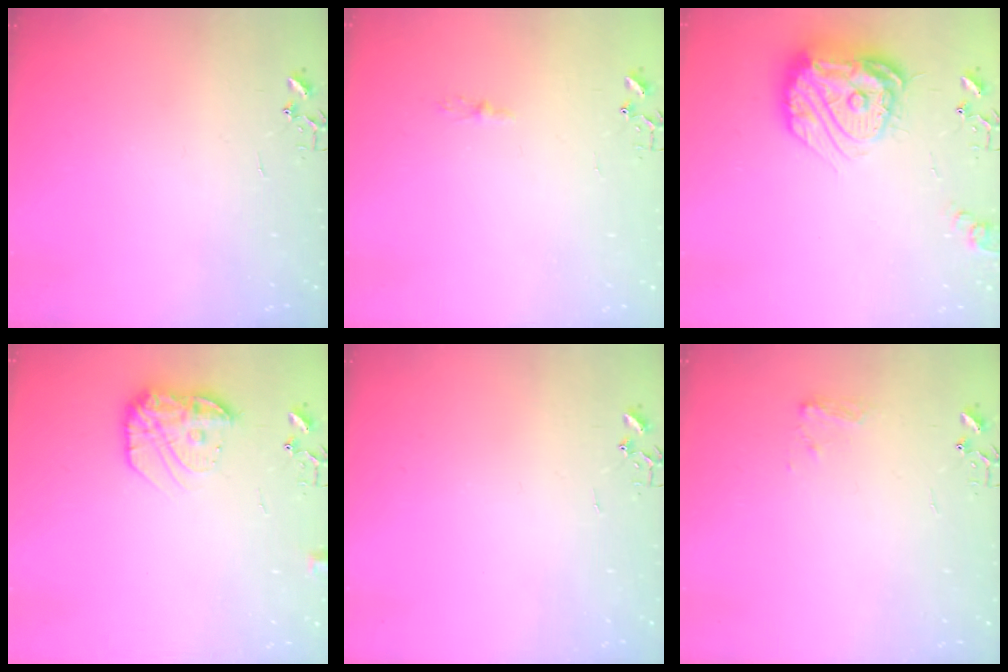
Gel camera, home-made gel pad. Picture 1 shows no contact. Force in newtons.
{"total": 4.0, "press": 4.0, "slide": 0.4}
{"total": 19.8, "press": 19.7, "slide": 2.0}
{"total": 13.9, "press": 13.9, "slide": 1.0}
{"total": 0.0}
{"total": 7.2, "press": 7.2, "slide": 0.5}